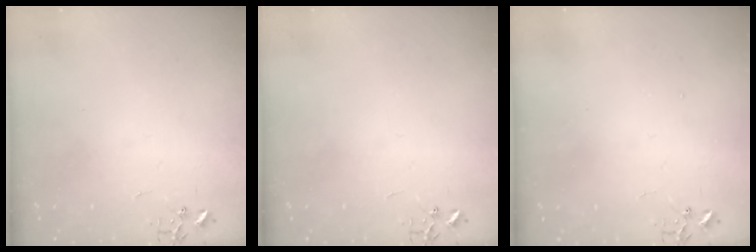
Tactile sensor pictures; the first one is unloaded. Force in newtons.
{"total": 0.0}
{"total": 1.4, "press": 1.4, "slide": 0.3}